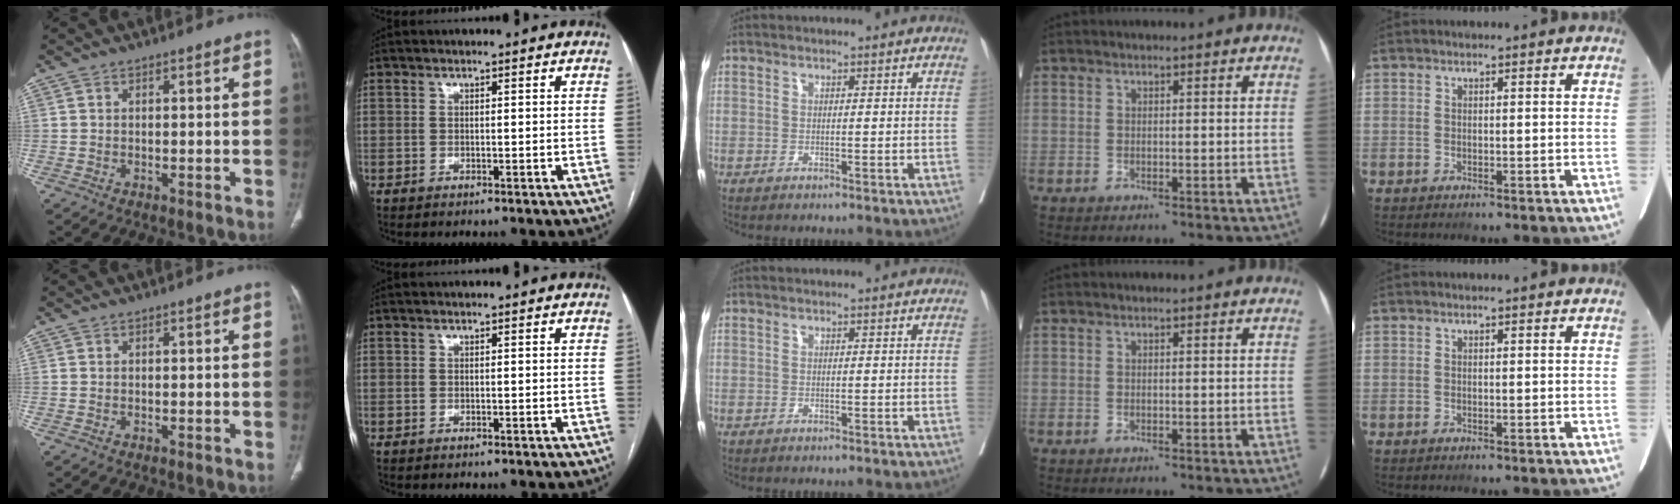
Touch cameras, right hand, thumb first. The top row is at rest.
{}